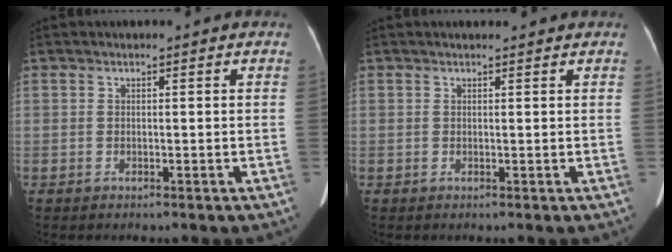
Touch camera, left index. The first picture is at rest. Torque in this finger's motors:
{"motor_torque": [0.34, -0.76, -0.02, -0.01]}